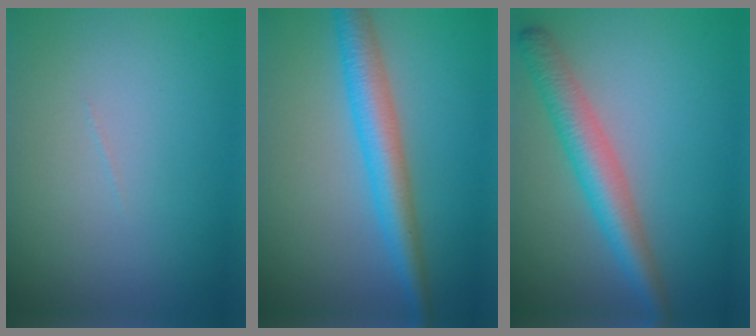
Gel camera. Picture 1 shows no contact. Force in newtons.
{"total": 4.9, "press": 4.9, "slide": 0.2}
{"total": 4.9, "press": 4.9, "slide": 0.2}